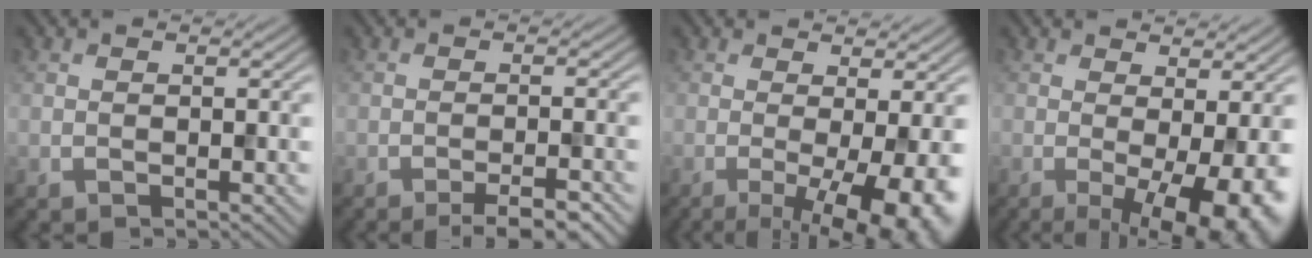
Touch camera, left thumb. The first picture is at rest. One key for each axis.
{"total": 4.3, "fx": -3.0, "fy": 0.6, "fz": 3.0, "tx": -0.041, "ty": 0.009, "tz": -0.048}
{"total": 10.6, "fx": -2.6, "fy": 2.7, "fz": 9.8, "tx": -0.119, "ty": 0.000, "tz": -0.031}
{"total": 9.6, "fx": -1.9, "fy": 2.6, "fz": 9.1, "tx": -0.118, "ty": -0.003, "tz": -0.021}